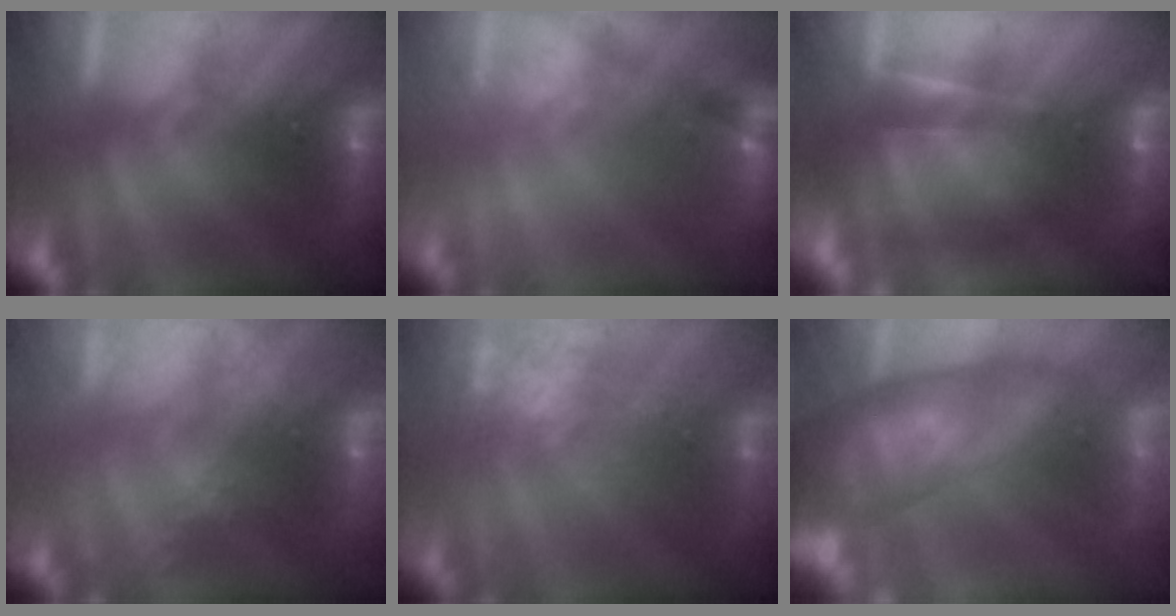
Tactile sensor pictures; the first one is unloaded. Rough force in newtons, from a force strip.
{"total": 2.9}
{"total": 7.4}
{"total": 5.6}
{"total": 3.6}
{"total": 8.8}